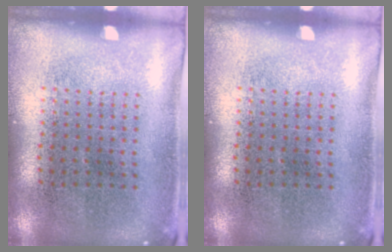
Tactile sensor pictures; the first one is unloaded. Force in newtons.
{"total": 0.0}